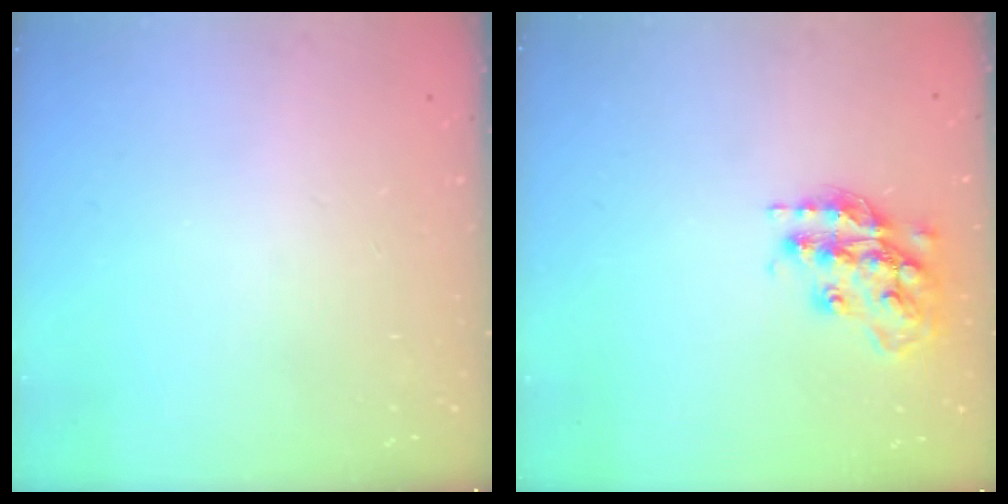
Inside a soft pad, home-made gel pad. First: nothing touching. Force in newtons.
{"total": 16.8, "press": 16.8, "slide": 1.1}